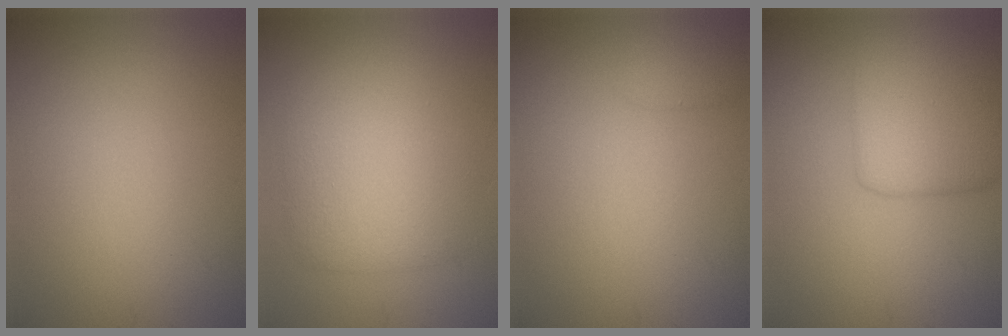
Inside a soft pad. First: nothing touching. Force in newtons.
{"total": 5.3, "press": 5.3, "slide": 0.3}
{"total": 1.3, "press": 1.3, "slide": 0.0}
{"total": 5.8, "press": 5.8, "slide": 0.1}